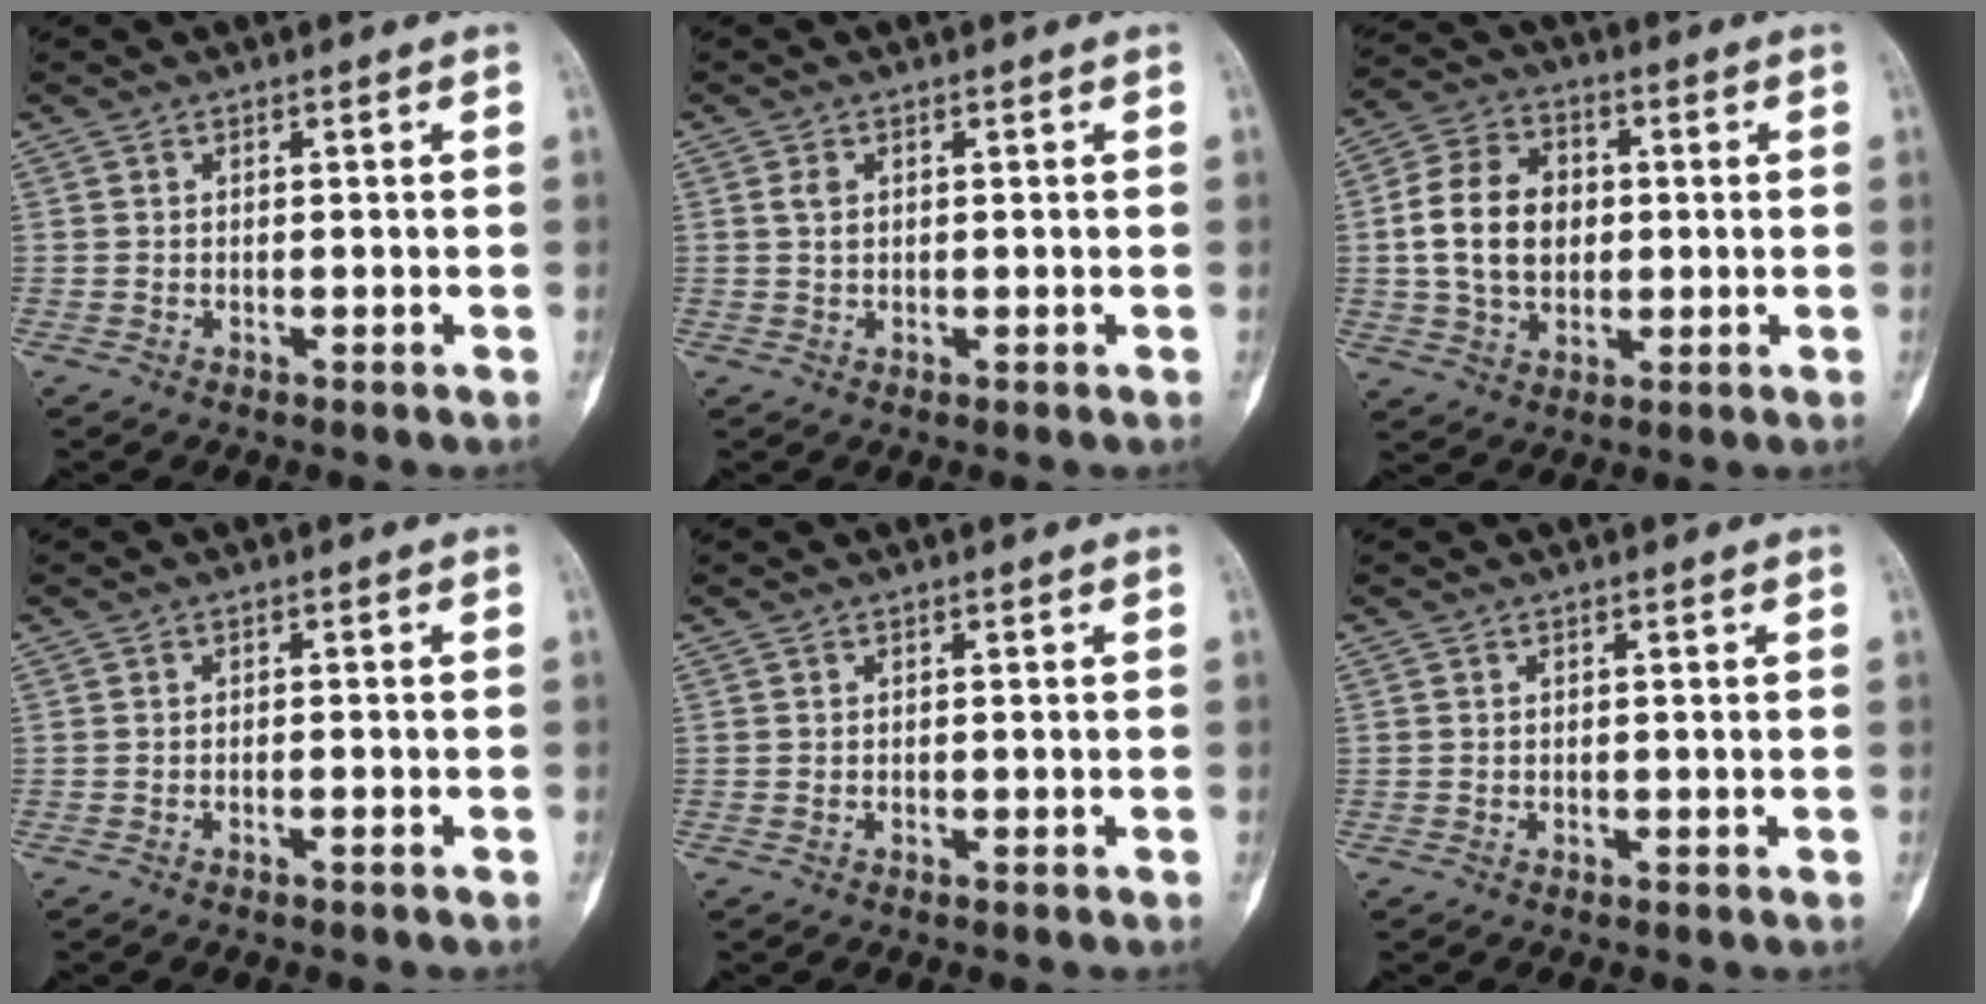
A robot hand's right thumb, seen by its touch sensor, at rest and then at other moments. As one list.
[{"total": 1.7, "force": [0.5, 1.1, 1.2], "torque": [-0.021, 0.002, 0.011]}, {"total": 13.0, "force": [0.6, 9.6, 8.7], "torque": [-0.138, 0.013, 0.011]}, {"total": 1.0, "force": [-0.7, 0.1, 0.7], "torque": [-0.020, 0.010, -0.006]}, {"total": 0.0}, {"total": 0.0}]